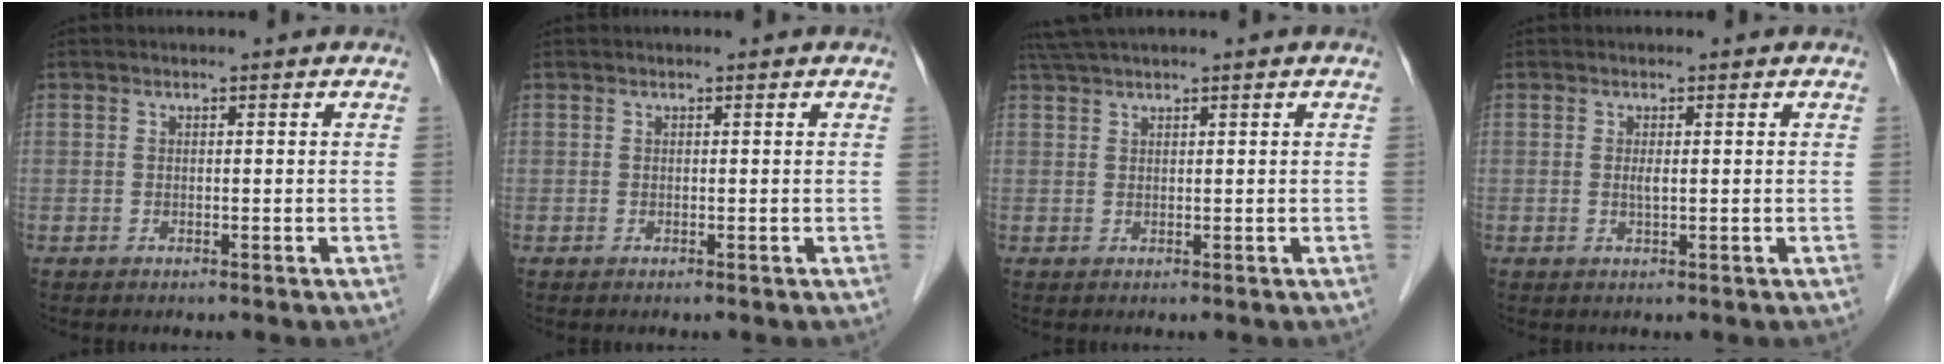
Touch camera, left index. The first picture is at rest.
{"total": 0.0}
{"total": 2.8, "force": [2.3, -0.5, 1.5], "torque": [-0.037, 0.023, 0.051]}
{"total": 1.0, "force": [0.1, 0.1, 1.0], "torque": [-0.025, -0.003, 0.002]}